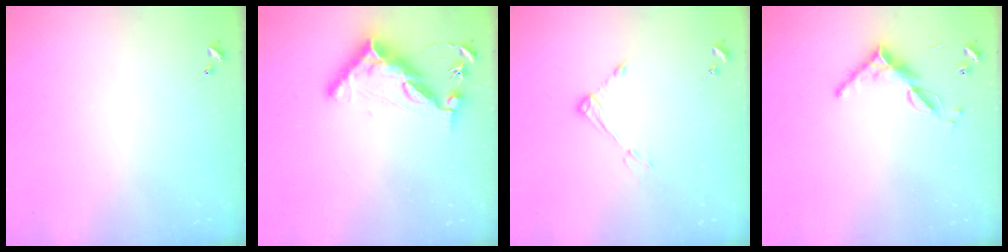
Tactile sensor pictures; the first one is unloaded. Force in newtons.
{"total": 11.5, "press": 11.4, "slide": 0.7}
{"total": 6.0, "press": 5.9, "slide": 0.6}
{"total": 8.7, "press": 8.7, "slide": 0.5}